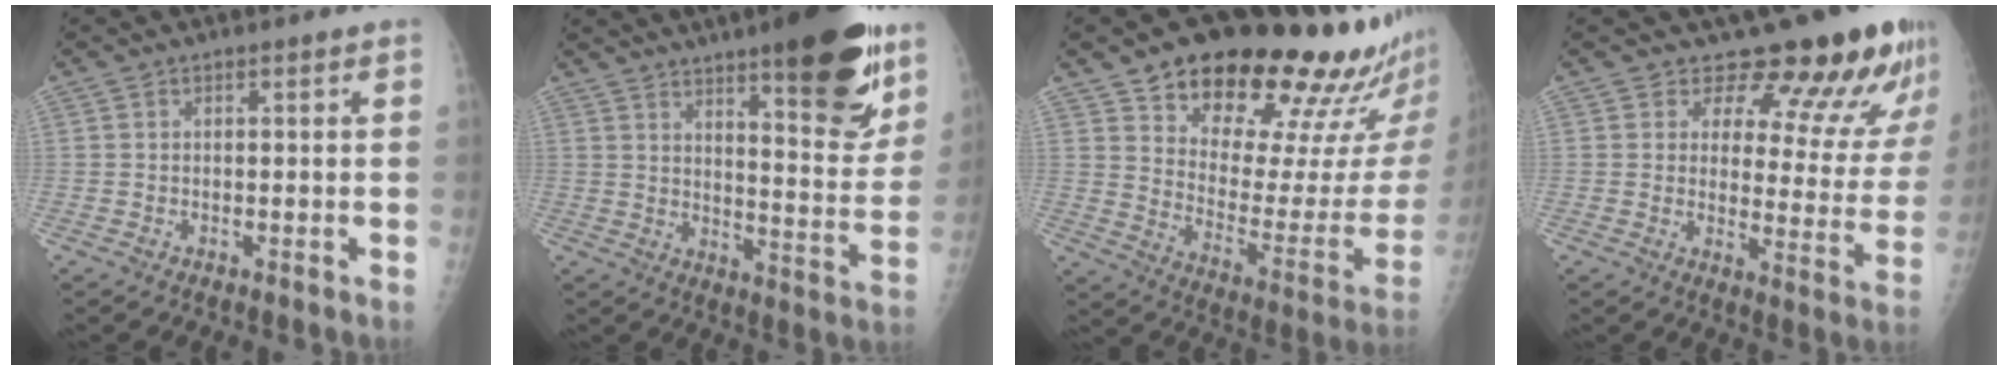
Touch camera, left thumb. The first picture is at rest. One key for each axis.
{"total": 20.3, "fx": 12.6, "fy": 5.1, "fz": 15.1, "tx": -0.170, "ty": -0.072, "tz": 0.180}
{"total": 27.3, "fx": 20.5, "fy": 8.4, "fz": 15.9, "tx": -0.191, "ty": -0.108, "tz": 0.288}
{"total": 15.6, "fx": 13.3, "fy": 5.6, "fz": 5.9, "tx": -0.027, "ty": -0.105, "tz": 0.147}